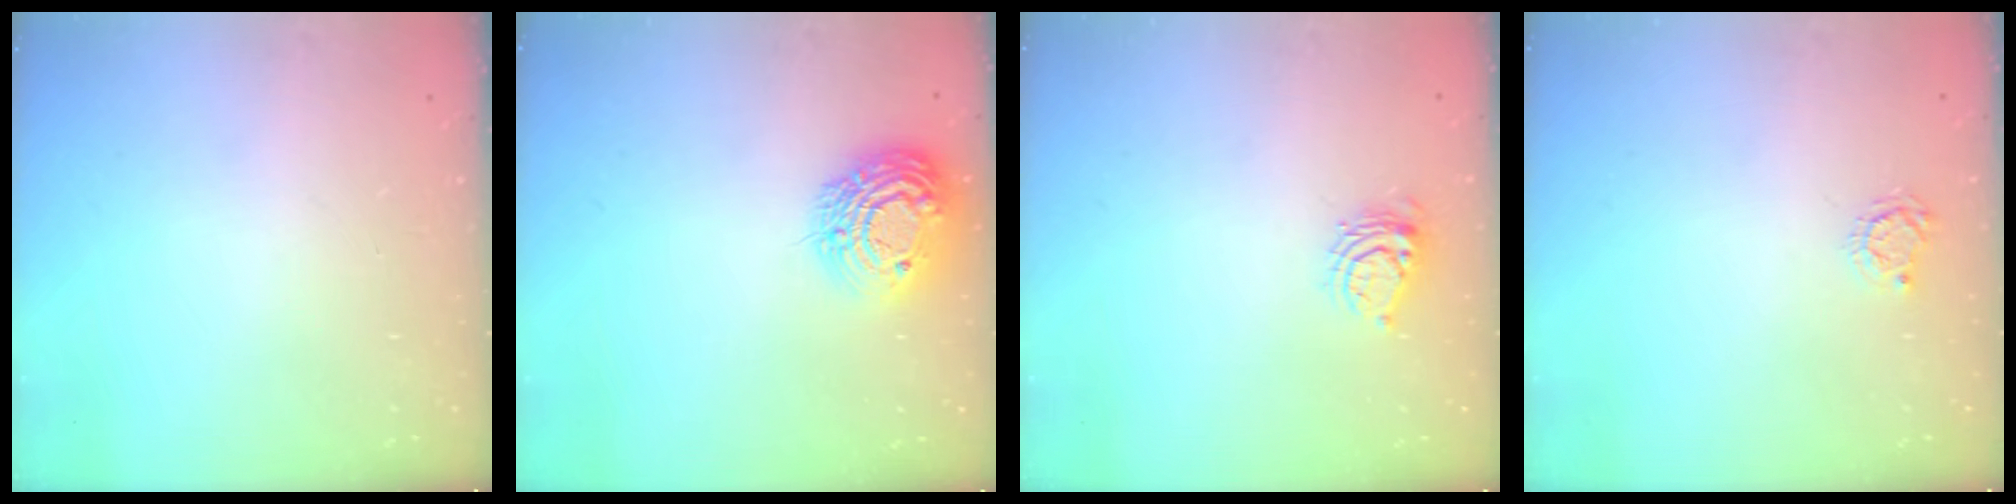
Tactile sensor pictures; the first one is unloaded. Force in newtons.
{"total": 14.0, "press": 14.0, "slide": 1.0}
{"total": 6.2, "press": 6.2, "slide": 0.8}
{"total": 3.4, "press": 3.4, "slide": 0.4}